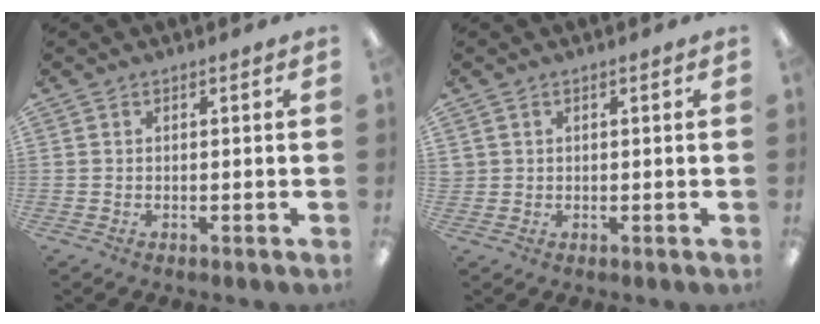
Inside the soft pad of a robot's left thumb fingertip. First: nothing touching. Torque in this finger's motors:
{"motor_torque": [-0.07, -0.01, 0.17, -0.18, 0.00]}